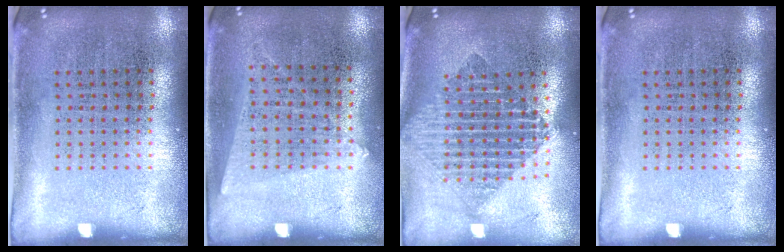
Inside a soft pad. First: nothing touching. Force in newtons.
{"total": 1.2, "press": 1.1, "slide": 0.5}
{"total": 1.9, "press": 1.6, "slide": 1.1}
{"total": 0.0}